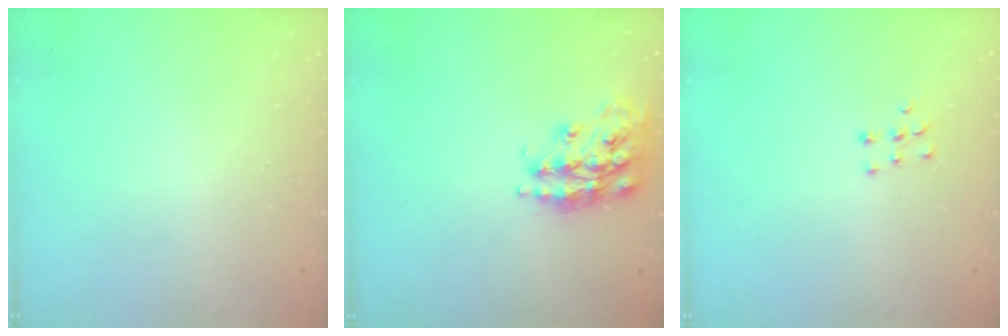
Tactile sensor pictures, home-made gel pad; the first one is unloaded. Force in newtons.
{"total": 17.2, "press": 17.2, "slide": 1.4}
{"total": 6.0, "press": 6.0, "slide": 0.4}